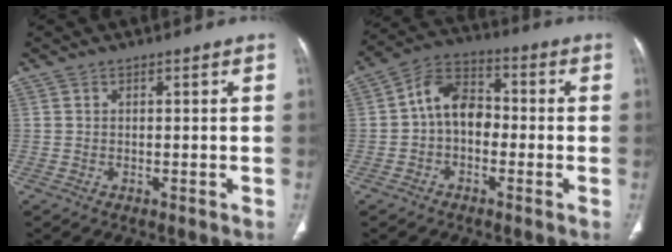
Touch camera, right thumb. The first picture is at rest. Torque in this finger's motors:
{"motor_torque": [1.79, 1.62, 1.17, -0.46, 0.08]}